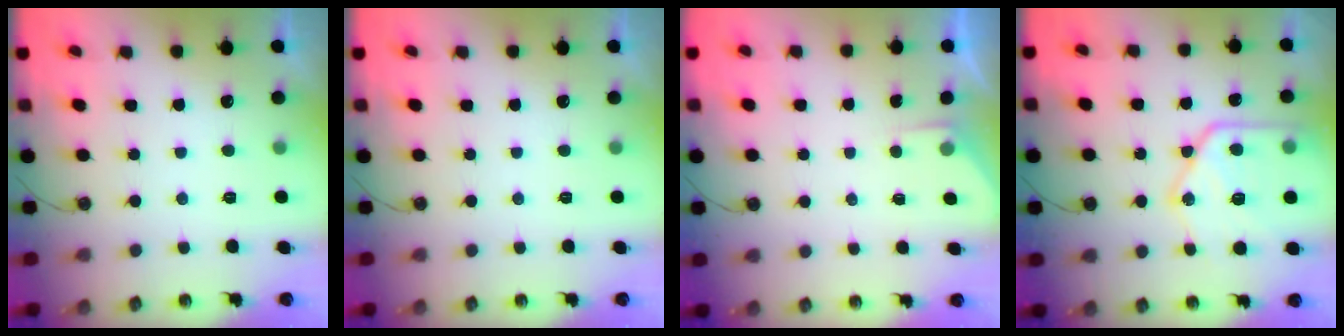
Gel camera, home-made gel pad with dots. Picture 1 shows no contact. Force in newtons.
{"total": 0.0}
{"total": 2.1, "press": 2.0, "slide": 0.3}
{"total": 19.5, "press": 19.4, "slide": 1.9}